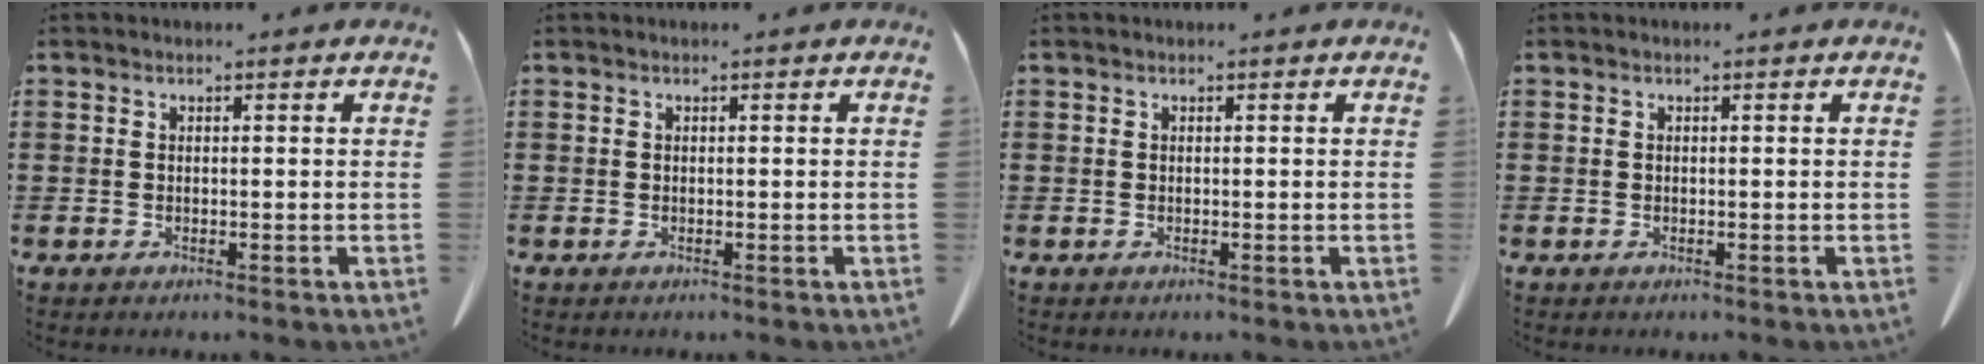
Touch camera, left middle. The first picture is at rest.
{"total": 0.0}
{"total": 0.0}
{"total": 0.0}